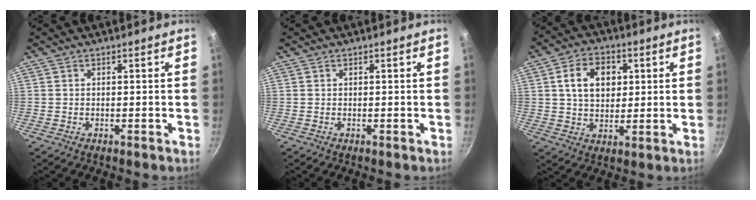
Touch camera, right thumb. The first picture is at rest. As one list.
[{"total": 0.0}, {"total": 10.2, "force": [2.4, 7.3, 6.7], "torque": [-0.092, 0.002, 0.036]}]